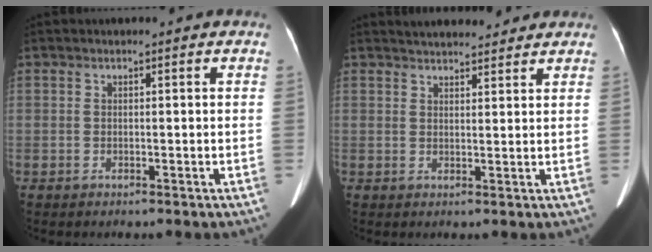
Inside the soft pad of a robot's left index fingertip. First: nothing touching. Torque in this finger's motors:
{"motor_torque": [0.01, -0.14, -0.02, -0.04]}